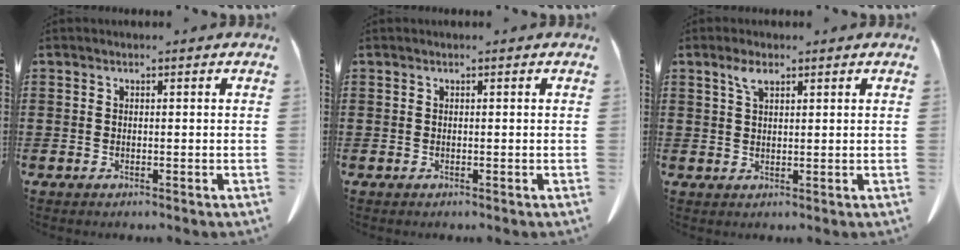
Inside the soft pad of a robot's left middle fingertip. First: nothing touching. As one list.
[{"total": 0.0}, {"total": 3.0, "force": [1.8, 0.9, 2.2], "torque": [-0.049, 0.004, 0.032]}]